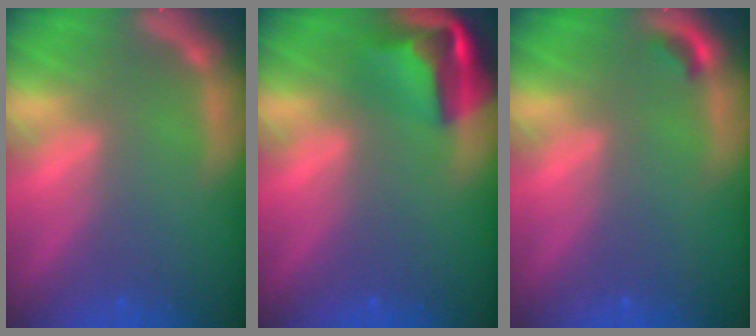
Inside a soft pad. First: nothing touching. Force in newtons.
{"total": 6.4}
{"total": 0.9}